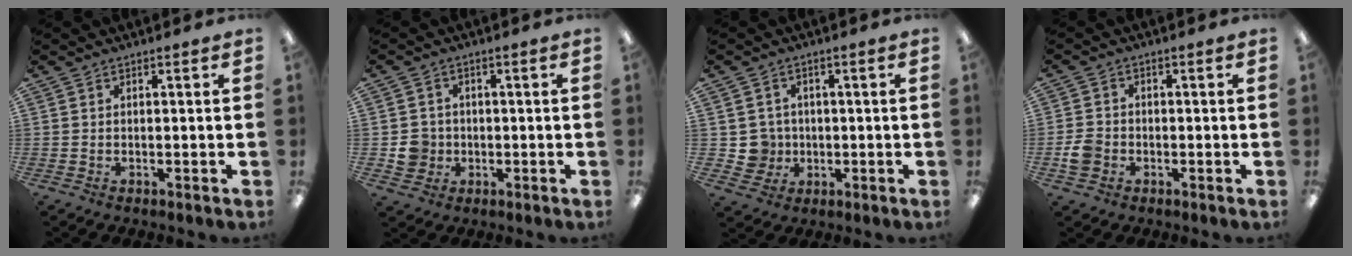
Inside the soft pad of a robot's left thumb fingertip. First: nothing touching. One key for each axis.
{"total": 5.5, "fx": -0.9, "fy": 5.3, "fz": 1.2, "tx": -0.017, "ty": 0.009, "tz": -0.015}
{"total": 5.6, "fx": 0.1, "fy": 5.6, "fz": 0.6, "tx": -0.018, "ty": 0.005, "tz": 0.005}
{"total": 4.3, "fx": -1.4, "fy": 3.6, "fz": 1.9, "tx": -0.029, "ty": 0.010, "tz": -0.023}